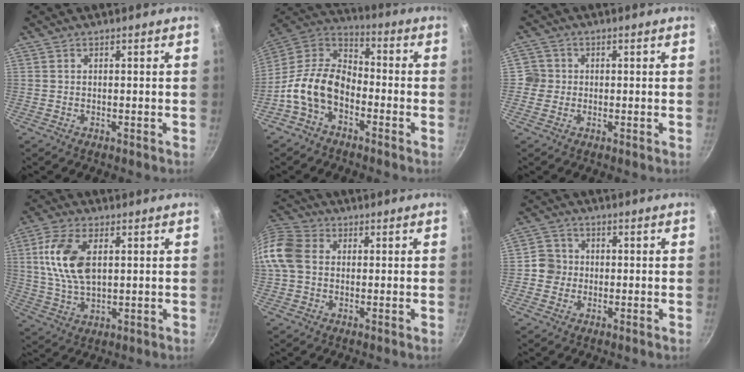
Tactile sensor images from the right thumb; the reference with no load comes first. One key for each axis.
{"total": 13.5, "fx": -5.1, "fy": 8.7, "fz": 9.0, "tx": -0.140, "ty": 0.058, "tz": -0.120}
{"total": 3.1, "fx": -0.2, "fy": 3.1, "fz": 0.4, "tx": 0.016, "ty": 0.010, "tz": -0.010}
{"total": 11.8, "fx": 2.7, "fy": 6.6, "fz": 9.4, "tx": -0.176, "ty": -0.003, "tz": 0.052}
{"total": 12.9, "fx": 1.0, "fy": 10.4, "fz": 7.6, "tx": -0.154, "ty": 0.026, "tz": 0.003}
{"total": 4.4, "fx": -0.5, "fy": 4.3, "fz": 1.0, "tx": 0.009, "ty": 0.012, "tz": -0.020}